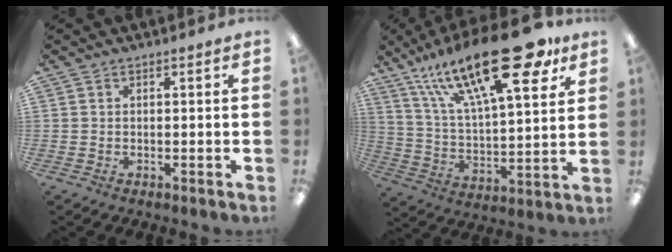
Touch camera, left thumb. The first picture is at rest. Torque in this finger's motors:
{"motor_torque": [2.56, 2.45, 1.52, -1.26, 0.19]}